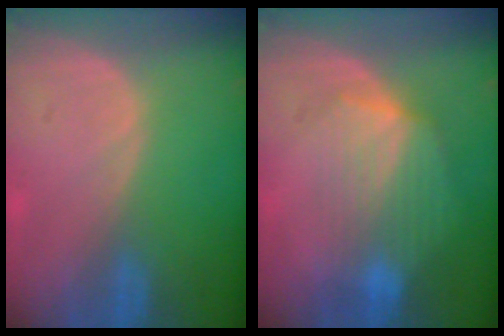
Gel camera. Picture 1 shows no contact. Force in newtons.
{"total": 7.3, "press": 6.9, "slide": 2.3}